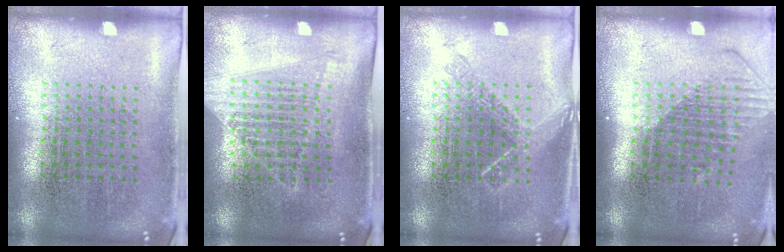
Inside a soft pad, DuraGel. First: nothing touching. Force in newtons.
{"total": 1.4, "press": 1.2, "slide": 0.6}
{"total": 0.9, "press": 0.8, "slide": 0.3}
{"total": 1.5, "press": 1.2, "slide": 1.0}